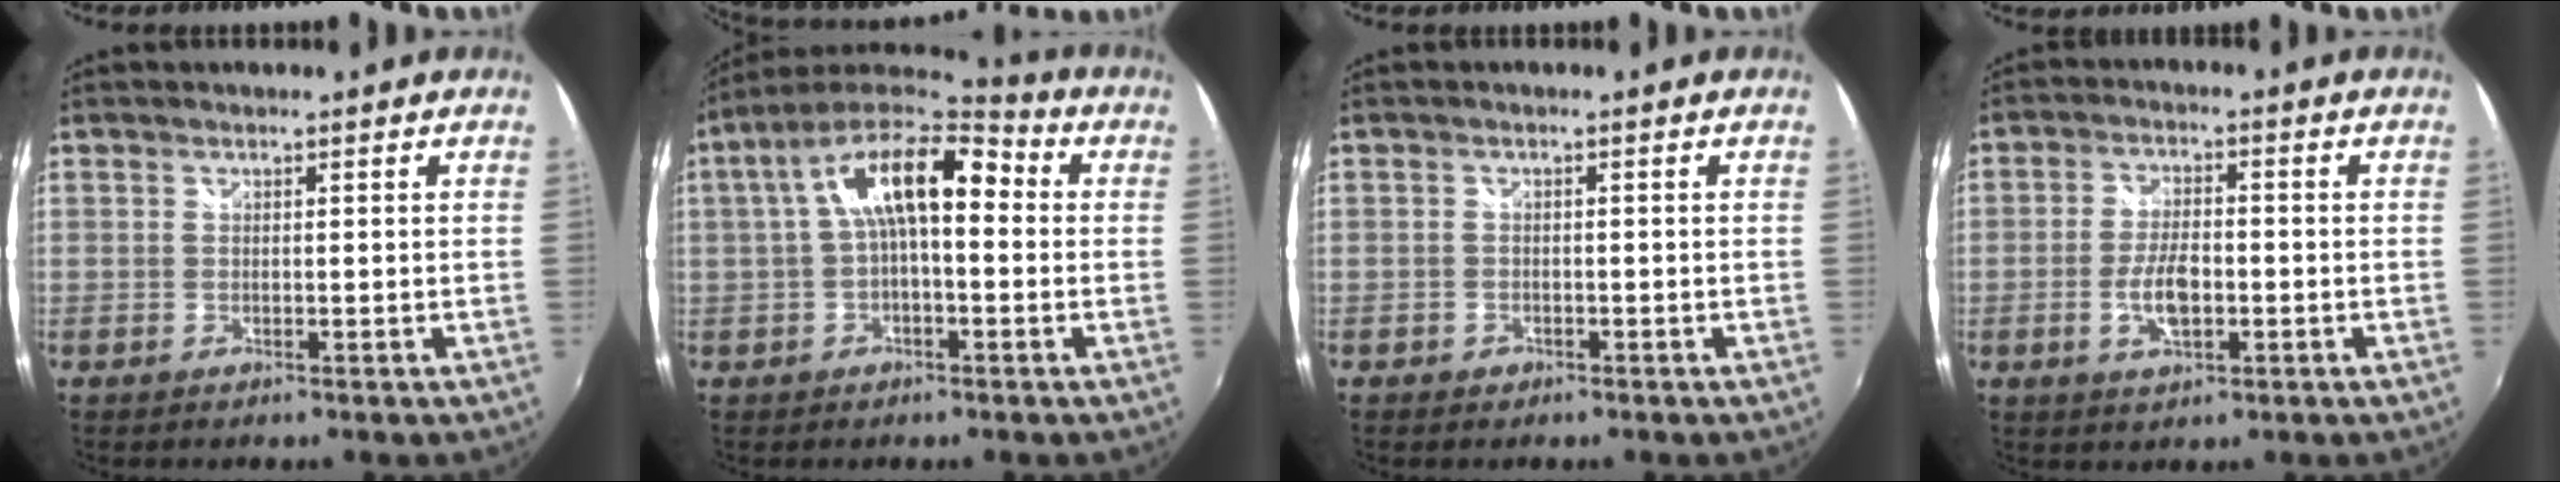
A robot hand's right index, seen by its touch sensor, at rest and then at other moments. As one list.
[{"total": 14.5, "force": [2.1, 6.0, 13.0], "torque": [-0.236, 0.035, 0.022]}, {"total": 1.6, "force": [-1.0, 1.2, 0.3], "torque": [-0.009, 0.000, -0.015]}, {"total": 6.5, "force": [-1.9, 2.9, 5.5], "torque": [-0.113, -0.002, -0.032]}]